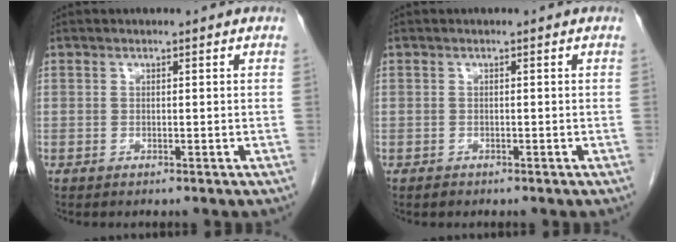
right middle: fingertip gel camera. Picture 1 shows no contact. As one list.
[{"total": 0.6, "force": [-0.4, 0.4, 0.1], "torque": [-0.005, 0.000, -0.007]}]